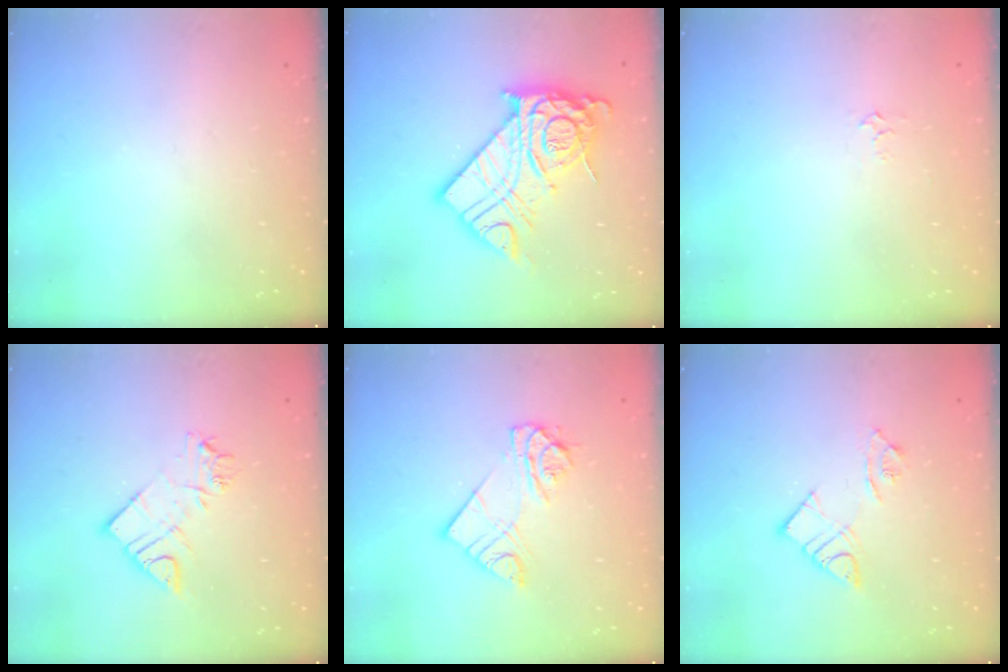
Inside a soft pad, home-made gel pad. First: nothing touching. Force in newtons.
{"total": 20.5, "press": 20.4, "slide": 2.0}
{"total": 3.2, "press": 3.1, "slide": 0.5}
{"total": 10.5, "press": 10.5, "slide": 1.0}
{"total": 9.8, "press": 9.8, "slide": 0.7}
{"total": 8.4, "press": 8.4, "slide": 0.6}